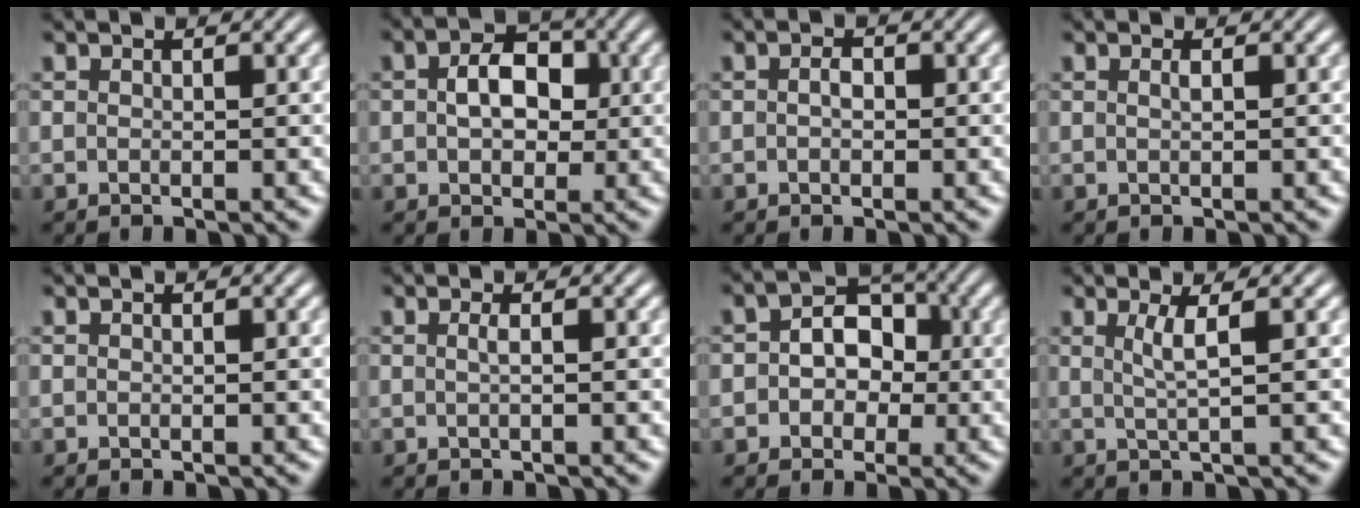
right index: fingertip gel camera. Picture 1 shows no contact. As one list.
[{"total": 4.1, "force": [0.1, 2.7, 3.1], "torque": [-0.049, -0.006, 0.008]}, {"total": 1.0, "force": [-0.3, 0.6, 0.8], "torque": [-0.019, -0.006, -0.001]}, {"total": 0.5, "force": [-0.1, -0.2, 0.5], "torque": [-0.008, -0.004, 0.001]}, {"total": 0.0}, {"total": 0.8, "force": [-0.2, -0.3, 0.7], "torque": [-0.016, -0.004, -0.001]}, {"total": 4.8, "force": [-0.6, 4.1, 2.5], "torque": [-0.028, -0.004, -0.016]}, {"total": 1.9, "force": [0.3, -0.6, 1.8], "torque": [-0.035, -0.008, 0.013]}]